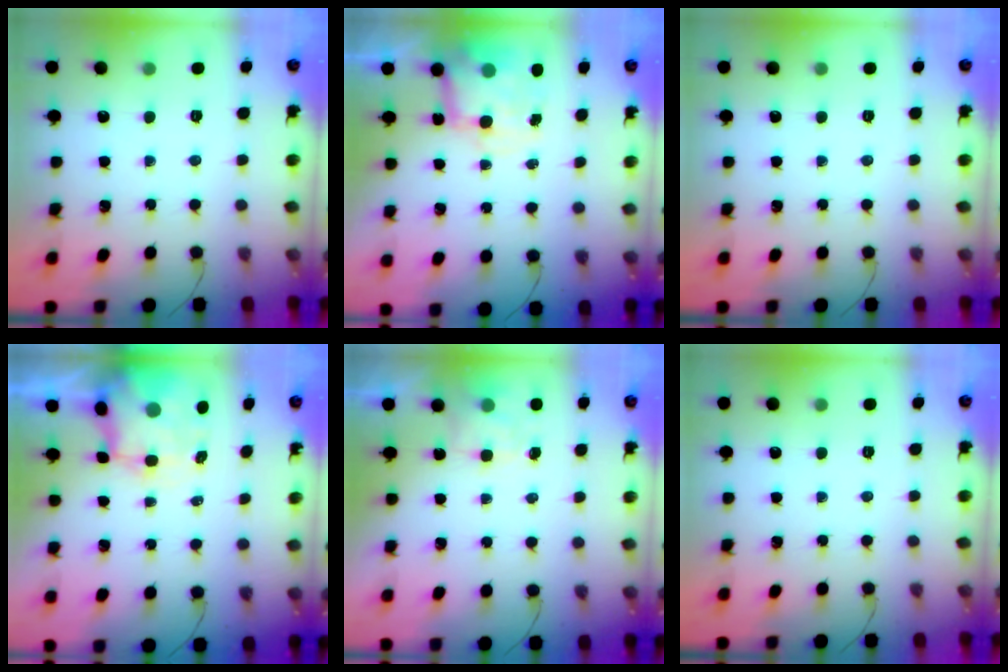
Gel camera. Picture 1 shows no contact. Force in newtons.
{"total": 7.7, "press": 7.6, "slide": 0.8}
{"total": 0.0}
{"total": 6.1, "press": 5.8, "slide": 2.1}
{"total": 2.4, "press": 1.9, "slide": 1.4}
{"total": 0.0}